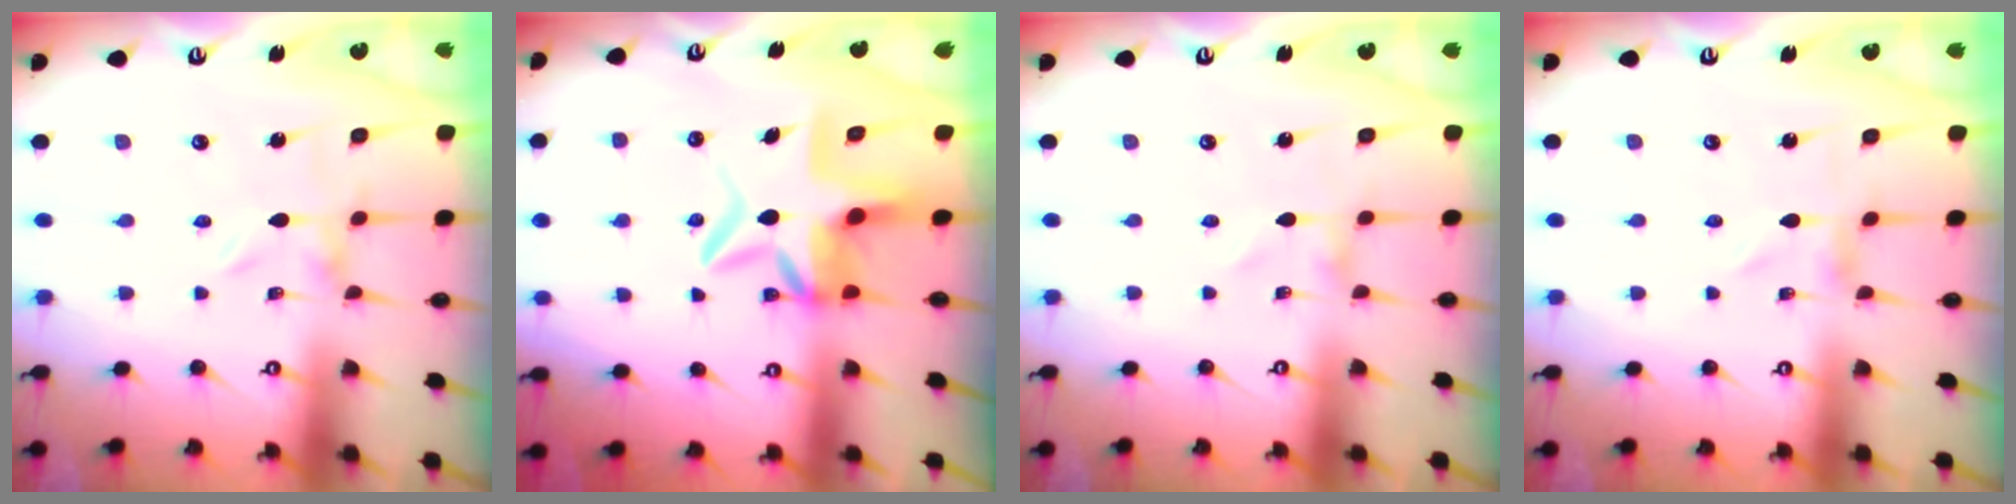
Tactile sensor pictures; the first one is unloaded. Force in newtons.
{"total": 8.8, "press": 8.3, "slide": 2.9}
{"total": 0.0}
{"total": 0.0}